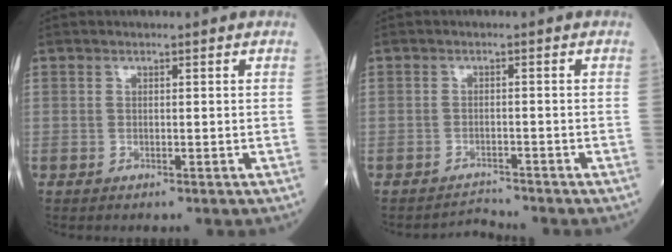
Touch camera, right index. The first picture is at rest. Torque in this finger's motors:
{"motor_torque": [-0.15, 0.03, -0.11, 0.00]}